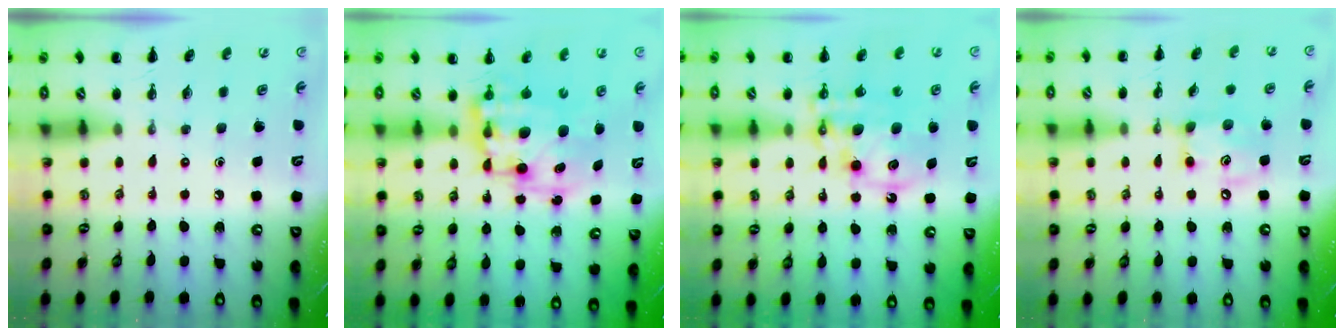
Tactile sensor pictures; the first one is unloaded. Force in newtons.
{"total": 12.2, "press": 11.8, "slide": 3.0}
{"total": 13.3, "press": 12.9, "slide": 3.2}
{"total": 9.6, "press": 9.4, "slide": 1.6}